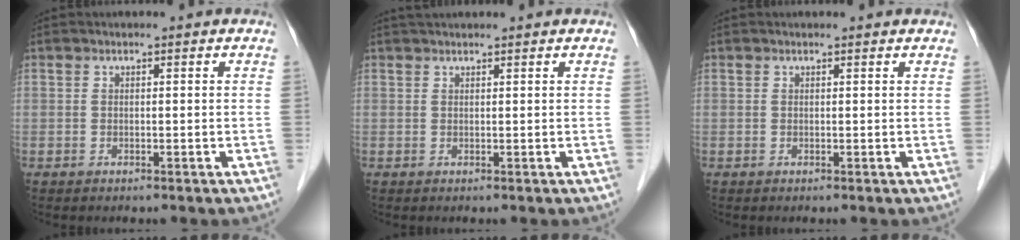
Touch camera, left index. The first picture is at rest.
{"total": 2.9, "force": [2.7, 0.1, 1.0], "torque": [-0.010, 0.032, 0.044]}
{"total": 1.6, "force": [1.5, 0.3, 0.3], "torque": [-0.014, 0.011, 0.014]}